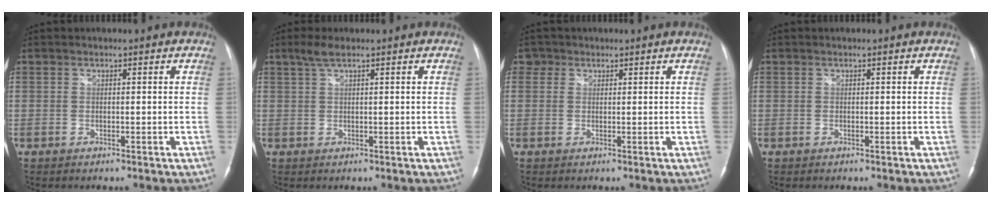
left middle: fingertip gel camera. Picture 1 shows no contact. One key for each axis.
{"total": 2.4, "fx": 1.7, "fy": 0.3, "fz": 1.7, "tx": -0.042, "ty": 0.012, "tz": 0.036}
{"total": 1.7, "fx": 0.9, "fy": 1.5, "fz": 0.0, "tx": 0.012, "ty": 0.005, "tz": 0.008}
{"total": 0.0}